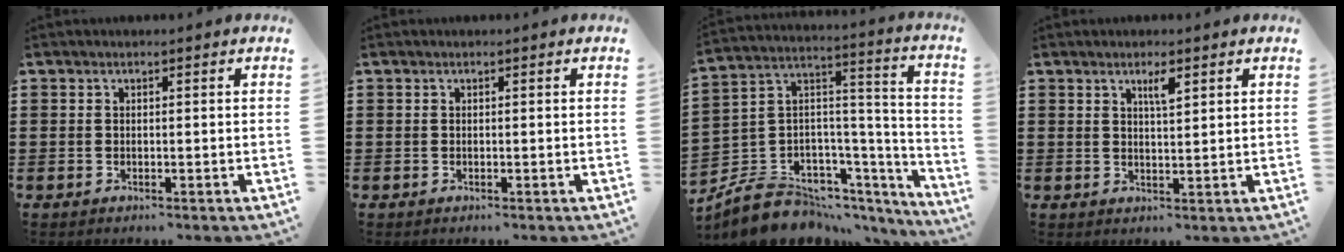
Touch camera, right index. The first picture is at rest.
{"total": 0.0}
{"total": 8.7, "force": [-6.3, 5.6, 1.7], "torque": [-0.052, 0.000, -0.113]}
{"total": 2.6, "force": [1.5, 0.5, 2.0], "torque": [-0.035, 0.000, 0.023]}